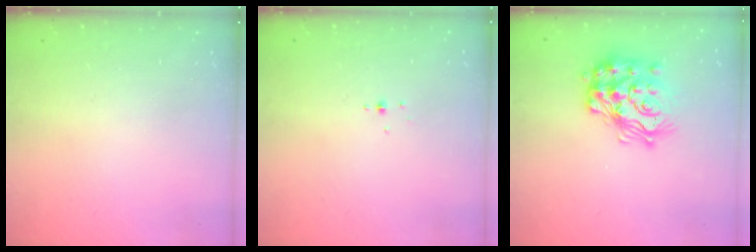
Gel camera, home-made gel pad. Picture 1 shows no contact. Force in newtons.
{"total": 3.0, "press": 2.9, "slide": 0.8}
{"total": 20.3, "press": 20.3, "slide": 1.4}